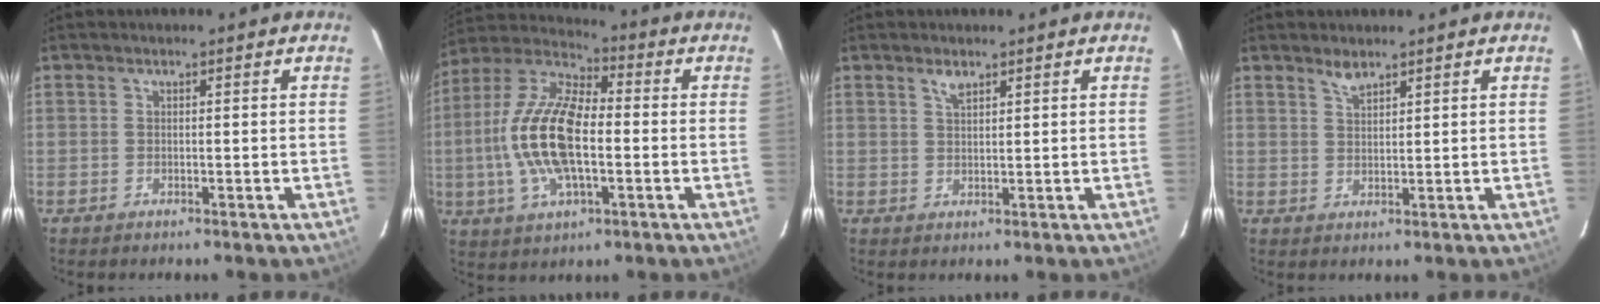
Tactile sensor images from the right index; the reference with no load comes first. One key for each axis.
{"total": 17.3, "fx": -1.8, "fy": 7.4, "fz": 15.6, "tx": -0.322, "ty": 0.008, "tz": -0.043}
{"total": 2.0, "fx": 1.4, "fy": 0.8, "fz": 1.2, "tx": -0.020, "ty": 0.004, "tz": 0.027}
{"total": 2.3, "fx": 2.0, "fy": 0.6, "fz": 1.0, "tx": -0.017, "ty": 0.001, "tz": 0.038}